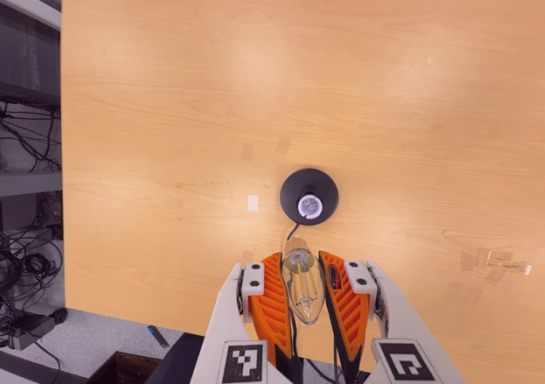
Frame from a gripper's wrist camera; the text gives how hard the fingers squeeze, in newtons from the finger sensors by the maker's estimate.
{"total": 21.6, "left": 24.5, "right": 18.7}